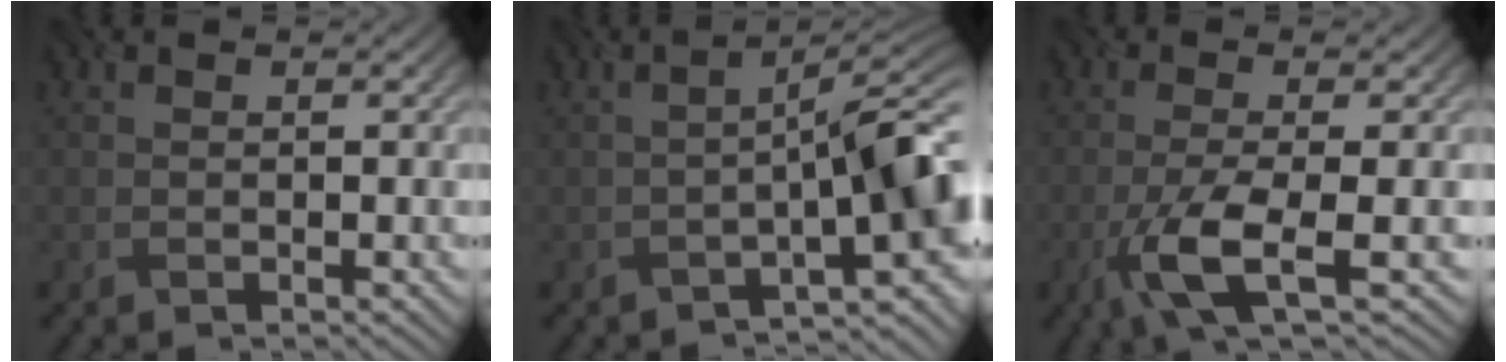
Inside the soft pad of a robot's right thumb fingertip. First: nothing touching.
{"total": 7.7, "force": [-2.9, 1.2, 7.0], "torque": [-0.100, 0.012, -0.050]}
{"total": 7.0, "force": [-2.7, 1.5, 6.2], "torque": [-0.120, 0.000, -0.061]}